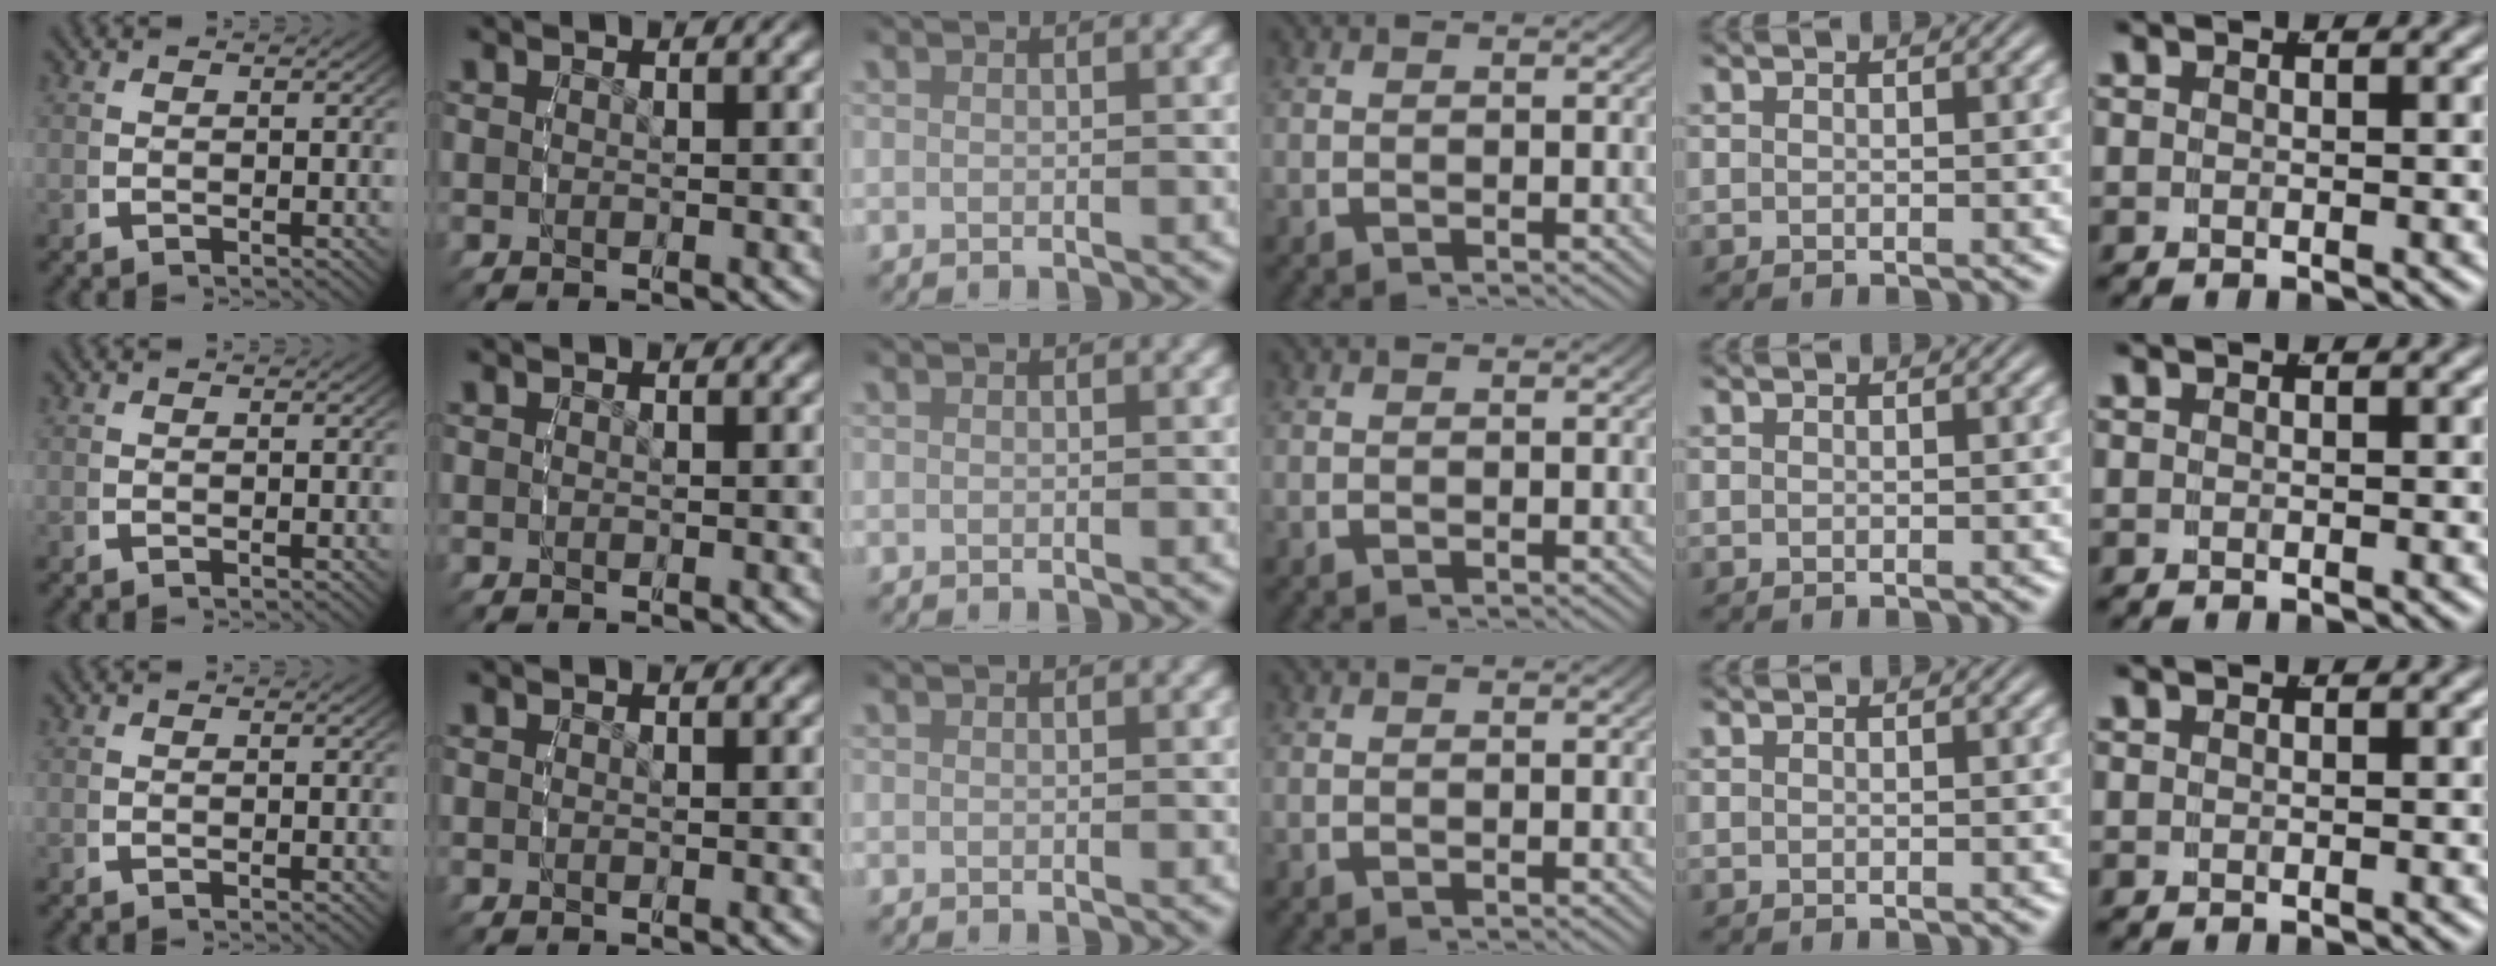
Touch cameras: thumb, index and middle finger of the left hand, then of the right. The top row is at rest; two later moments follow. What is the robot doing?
{"motion": "reach", "object": "paper"}